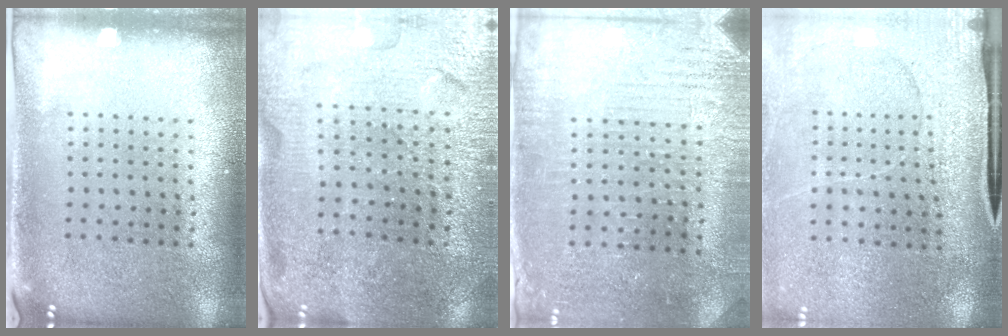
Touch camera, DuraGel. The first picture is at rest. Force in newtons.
{"total": 3.1, "press": 3.1, "slide": 0.1}
{"total": 3.1, "press": 3.0, "slide": 0.6}
{"total": 2.9, "press": 2.8, "slide": 0.7}